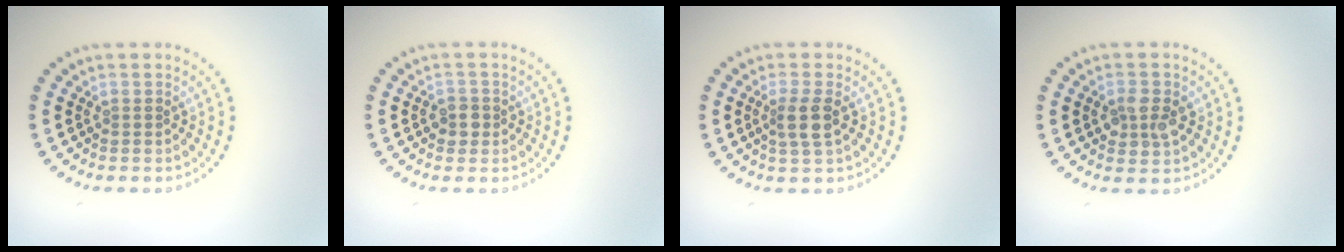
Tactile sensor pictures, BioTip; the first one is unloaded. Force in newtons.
{"total": 1.6, "press": 1.5, "slide": 0.6}
{"total": 2.3, "press": 2.1, "slide": 1.1}
{"total": 2.5, "press": 2.5, "slide": 0.1}